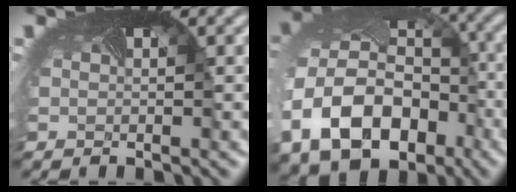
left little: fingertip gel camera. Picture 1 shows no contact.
{"total": 14.2, "force": [-5.1, 10.8, 7.7], "torque": [-0.195, -0.039, -0.069]}